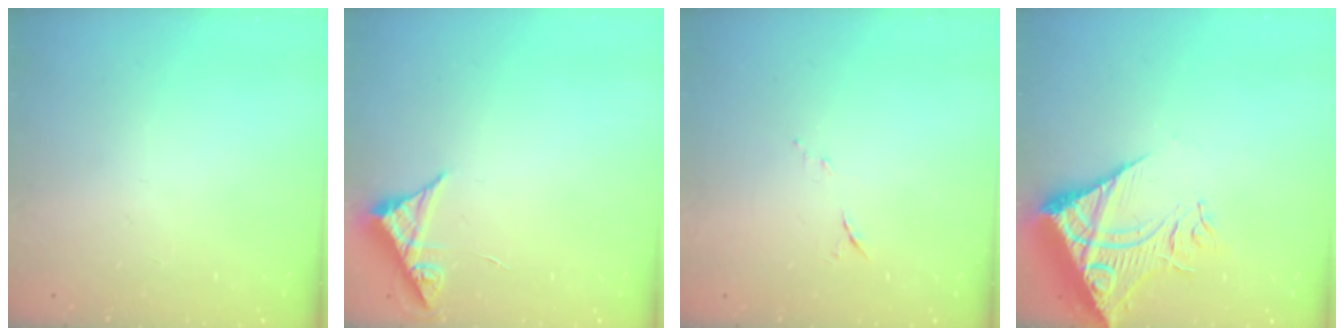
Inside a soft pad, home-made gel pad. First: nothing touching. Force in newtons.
{"total": 5.3, "press": 5.2, "slide": 0.6}
{"total": 5.5, "press": 5.4, "slide": 1.1}
{"total": 14.2, "press": 14.1, "slide": 1.9}